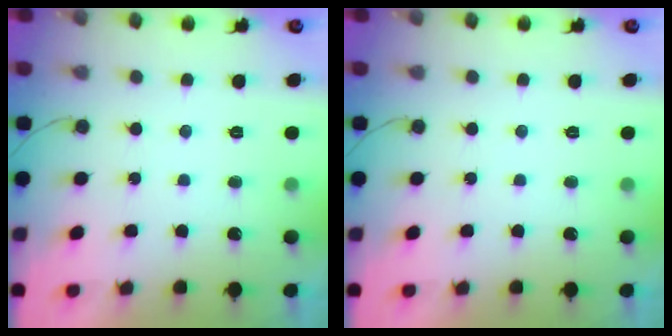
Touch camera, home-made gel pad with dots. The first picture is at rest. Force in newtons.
{"total": 0.0}